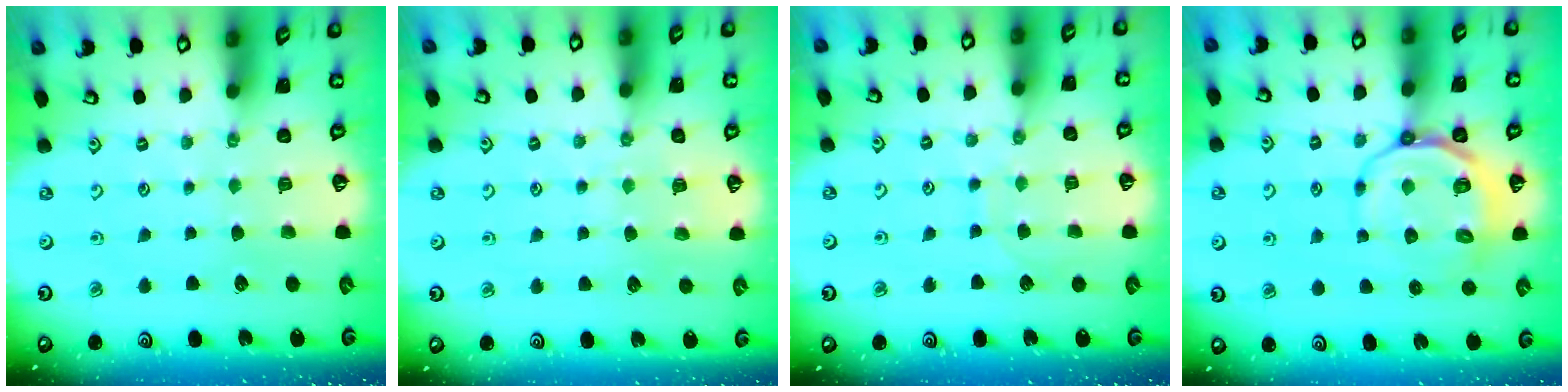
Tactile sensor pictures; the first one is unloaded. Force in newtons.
{"total": 5.5, "press": 5.4, "slide": 0.6}
{"total": 6.4, "press": 6.4, "slide": 0.2}
{"total": 9.8, "press": 9.5, "slide": 2.4}